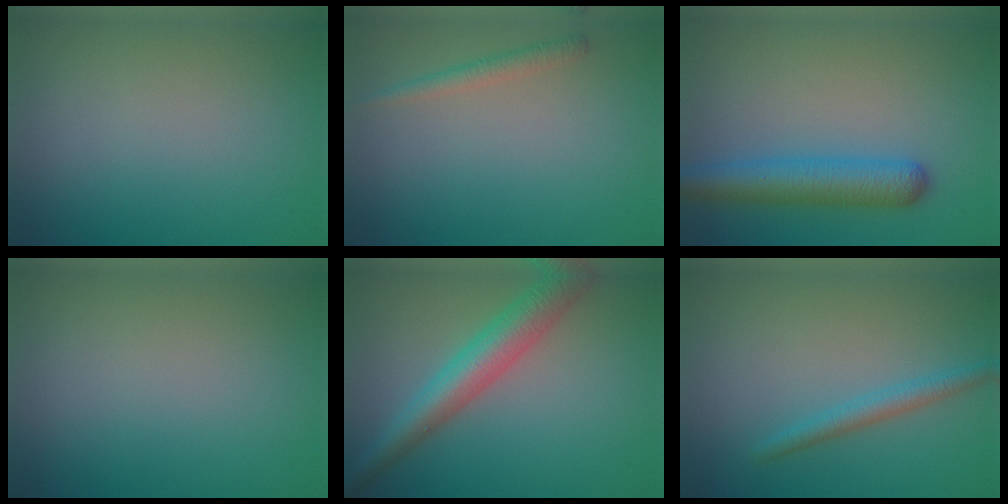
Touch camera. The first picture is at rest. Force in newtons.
{"total": 1.4, "press": 1.4, "slide": 0.1}
{"total": 4.9, "press": 4.8, "slide": 0.1}
{"total": 0.0}
{"total": 5.6, "press": 5.6, "slide": 0.2}
{"total": 2.0, "press": 2.0, "slide": 0.1}